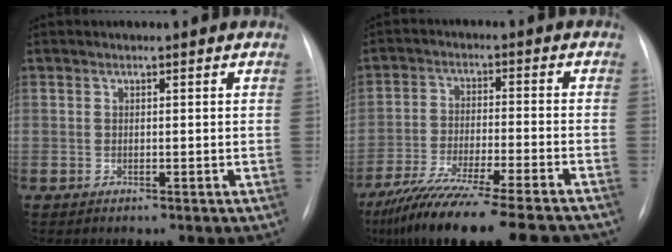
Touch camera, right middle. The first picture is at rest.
{"total": 21.3, "force": [-18.0, 1.3, 11.3], "torque": [-0.160, -0.046, -0.275]}